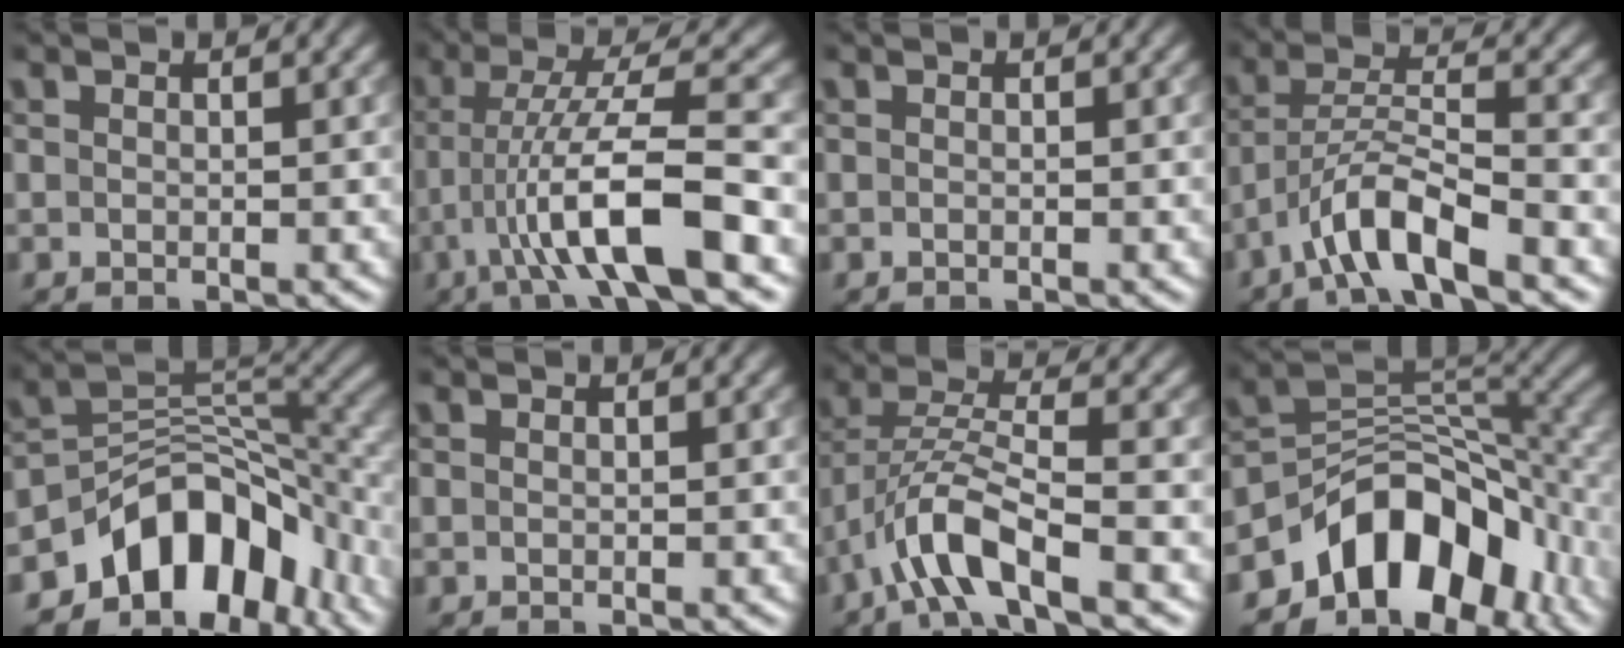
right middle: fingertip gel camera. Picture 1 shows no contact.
{"total": 8.7, "force": [-3.4, 1.4, 7.9], "torque": [-0.133, 0.014, -0.063]}
{"total": 0.0}
{"total": 5.4, "force": [-3.7, 0.9, 3.9], "torque": [-0.067, 0.009, -0.074]}
{"total": 10.0, "force": [-6.0, 6.0, 5.3], "torque": [-0.055, 0.003, -0.108]}
{"total": 0.0}
{"total": 6.2, "force": [-3.6, 1.5, 4.7], "torque": [-0.094, 0.005, -0.075]}
{"total": 10.3, "force": [-6.2, 6.0, 5.6], "torque": [-0.059, 0.006, -0.112]}